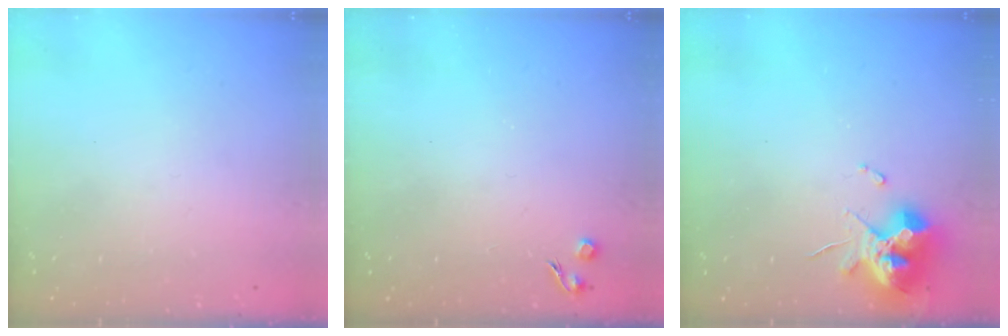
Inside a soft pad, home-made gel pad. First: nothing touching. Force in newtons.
{"total": 3.9, "press": 3.8, "slide": 0.7}
{"total": 12.2, "press": 12.1, "slide": 1.4}